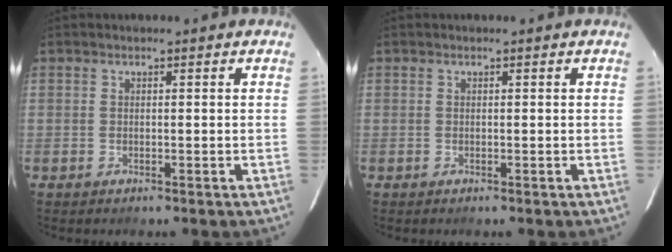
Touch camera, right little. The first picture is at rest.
{"total": 0.0}